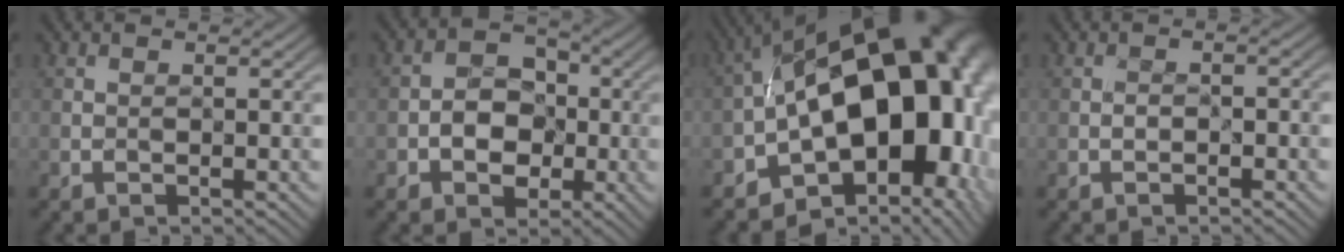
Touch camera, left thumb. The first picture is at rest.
{"total": 4.7, "force": [-1.1, 3.8, 2.6], "torque": [-0.030, -0.002, -0.028]}
{"total": 19.9, "force": [-2.0, 11.6, 16.0], "torque": [-0.214, -0.026, -0.010]}
{"total": 0.8, "force": [-0.7, 0.0, 0.4], "torque": [-0.006, -0.001, -0.014]}